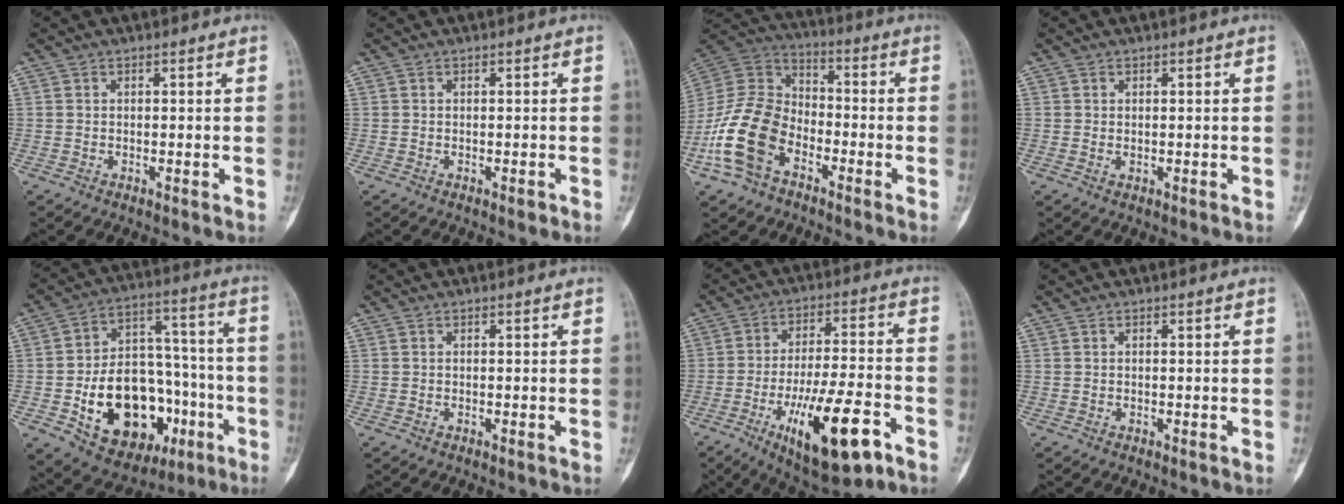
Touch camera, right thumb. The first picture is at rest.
{"total": 0.6, "force": [-0.3, 0.3, 0.4], "torque": [-0.004, 0.000, -0.005]}
{"total": 15.7, "force": [-6.9, 10.2, 9.7], "torque": [-0.192, 0.051, -0.145]}
{"total": 0.6, "force": [0.1, 0.4, 0.5], "torque": [-0.011, 0.002, 0.003]}
{"total": 24.4, "force": [-7.9, 15.8, 16.8], "torque": [-0.231, 0.052, -0.102]}
{"total": 0.0}
{"total": 18.3, "force": [-8.3, 5.8, 15.2], "torque": [-0.252, 0.035, -0.123]}
{"total": 0.0}